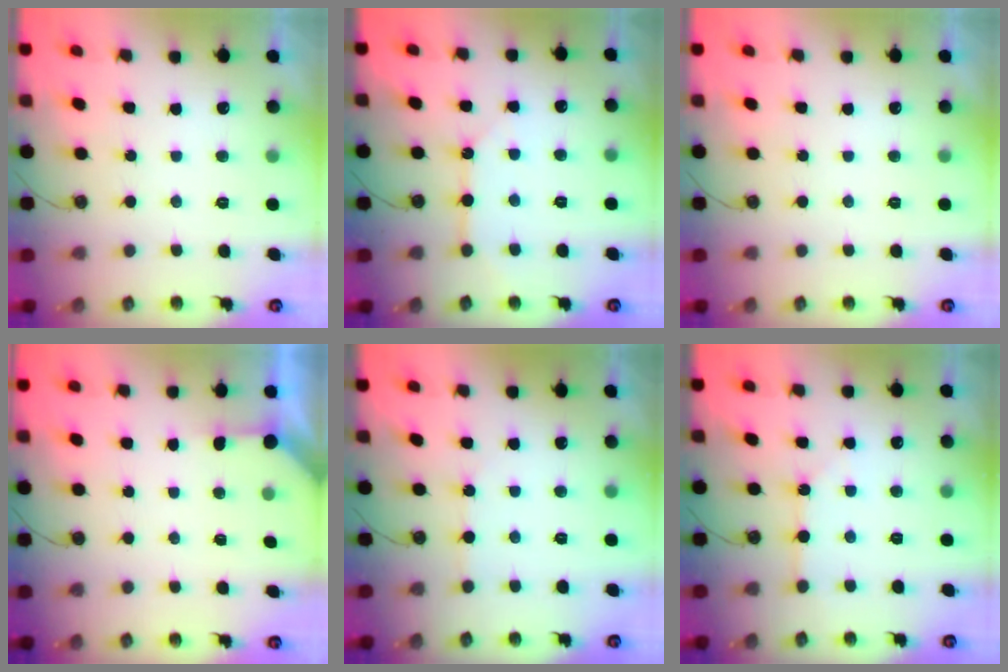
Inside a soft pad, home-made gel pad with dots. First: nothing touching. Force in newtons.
{"total": 7.8, "press": 7.8, "slide": 0.6}
{"total": 0.0}
{"total": 2.3, "press": 2.3, "slide": 0.3}
{"total": 2.6, "press": 2.6, "slide": 0.4}
{"total": 2.6, "press": 2.5, "slide": 0.4}